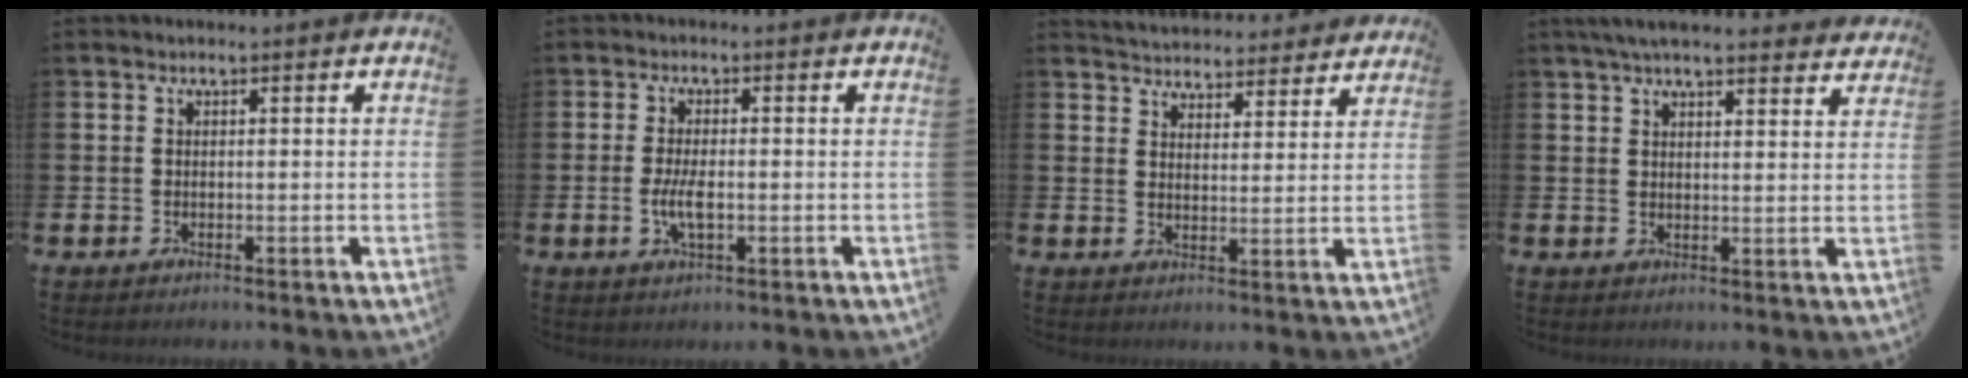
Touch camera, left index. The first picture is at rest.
{"total": 3.6, "force": [-0.6, 1.3, 3.3], "torque": [-0.062, -0.002, -0.014]}
{"total": 4.8, "force": [4.7, 0.9, -0.3], "torque": [-0.009, -0.037, 0.083]}
{"total": 5.3, "force": [4.9, 0.7, 2.0], "torque": [-0.045, -0.013, 0.089]}